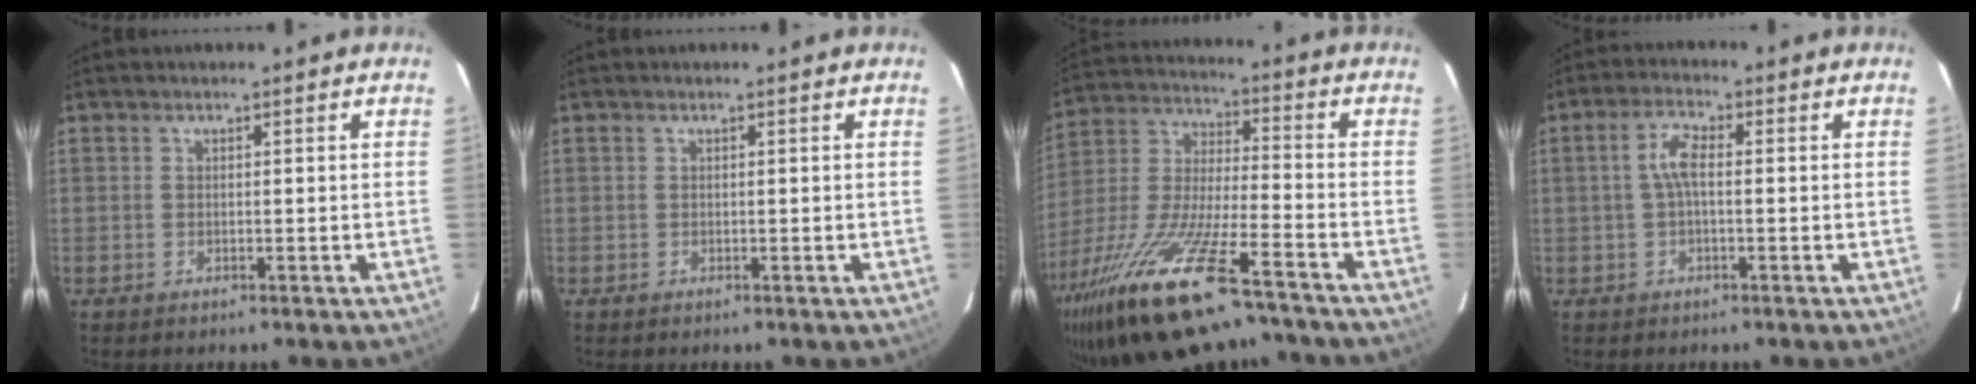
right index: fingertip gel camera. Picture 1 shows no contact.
{"total": 0.0}
{"total": 24.0, "force": [-16.5, 5.9, 16.5], "torque": [-0.342, -0.051, -0.291]}
{"total": 4.0, "force": [-0.1, 1.4, 3.7], "torque": [-0.077, 0.012, -0.002]}